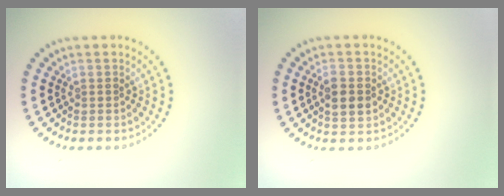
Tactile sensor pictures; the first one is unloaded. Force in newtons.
{"total": 2.3, "press": 2.3, "slide": 0.3}